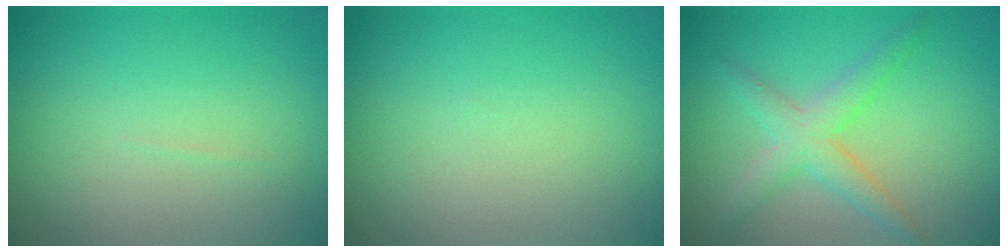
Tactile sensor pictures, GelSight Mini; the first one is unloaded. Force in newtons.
{"total": 0.0}
{"total": 2.4, "press": 2.4, "slide": 0.1}